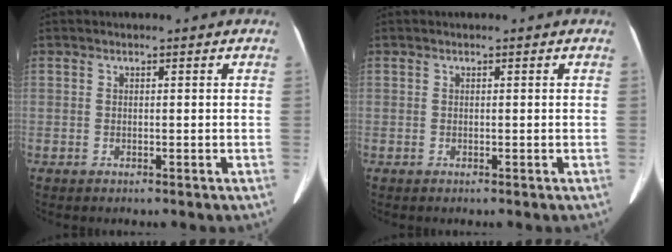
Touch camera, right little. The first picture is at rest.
{"total": 0.0}